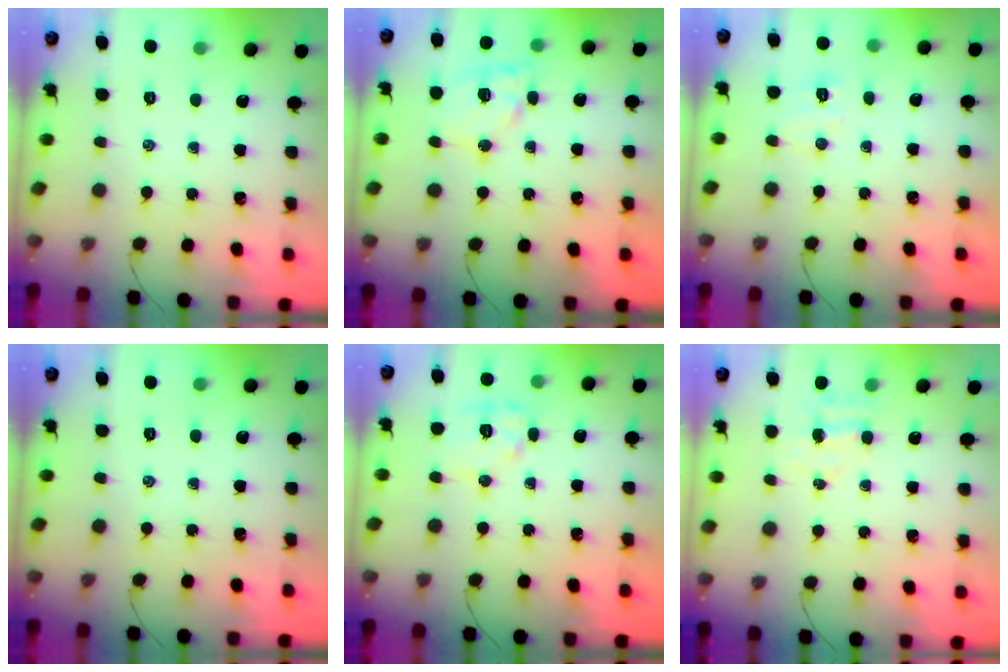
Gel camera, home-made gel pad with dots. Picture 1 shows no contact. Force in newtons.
{"total": 12.2, "press": 11.9, "slide": 2.2}
{"total": 5.6, "press": 5.5, "slide": 1.1}
{"total": 0.0}
{"total": 9.5, "press": 9.5, "slide": 0.2}
{"total": 4.2, "press": 4.1, "slide": 1.1}